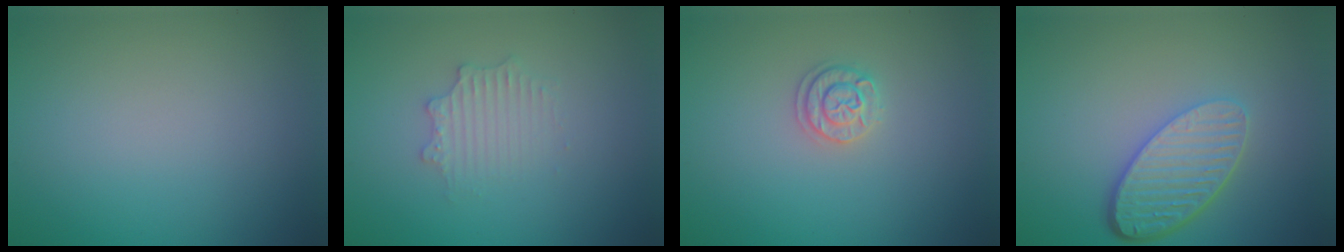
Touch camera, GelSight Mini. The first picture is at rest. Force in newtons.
{"total": 2.2, "press": 2.2, "slide": 0.4}
{"total": 1.7, "press": 1.7, "slide": 0.3}
{"total": 5.3, "press": 3.9, "slide": 3.6}